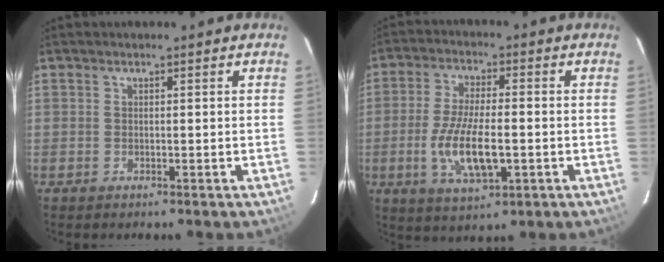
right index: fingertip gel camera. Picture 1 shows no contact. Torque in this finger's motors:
{"motor_torque": [0.43, -0.14, 0.59, 0.16]}